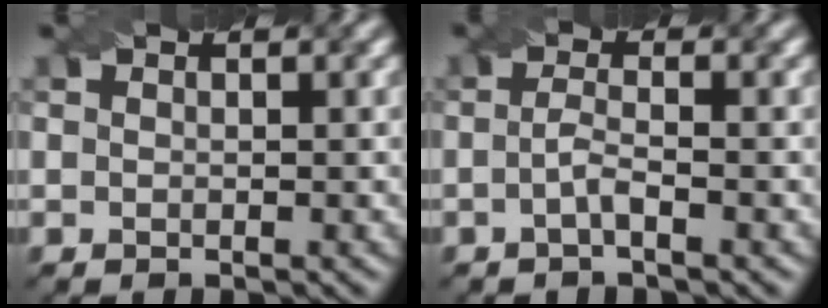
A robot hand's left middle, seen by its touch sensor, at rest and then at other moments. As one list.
[{"total": 1.7, "force": [-0.7, 0.3, 1.5], "torque": [-0.035, 0.000, -0.016]}]